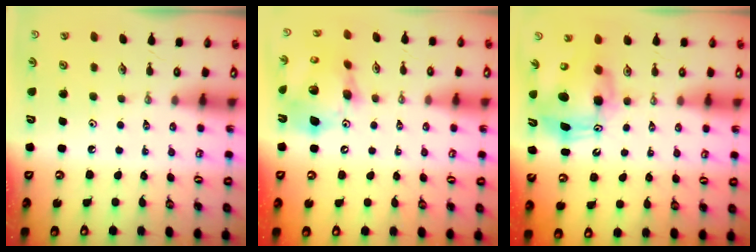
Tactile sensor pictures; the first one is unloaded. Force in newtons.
{"total": 16.8, "press": 16.5, "slide": 3.0}
{"total": 10.1, "press": 9.9, "slide": 2.0}